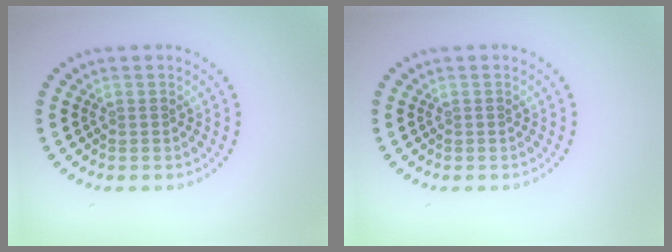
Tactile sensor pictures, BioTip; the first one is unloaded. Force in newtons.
{"total": 0.0}